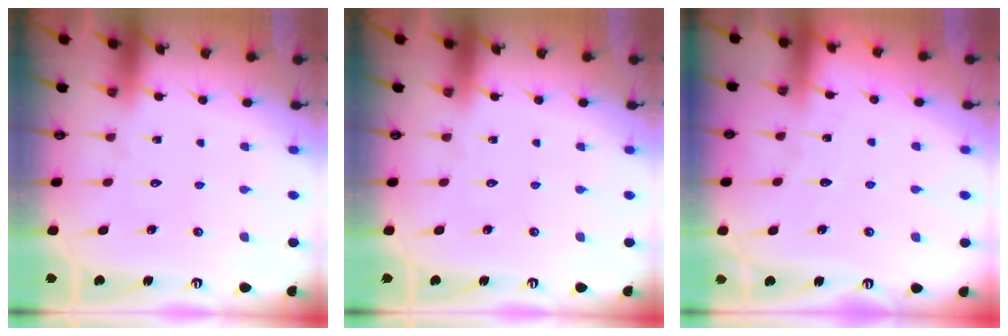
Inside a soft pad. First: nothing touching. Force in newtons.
{"total": 0.0}
{"total": 2.6, "press": 2.6, "slide": 0.3}